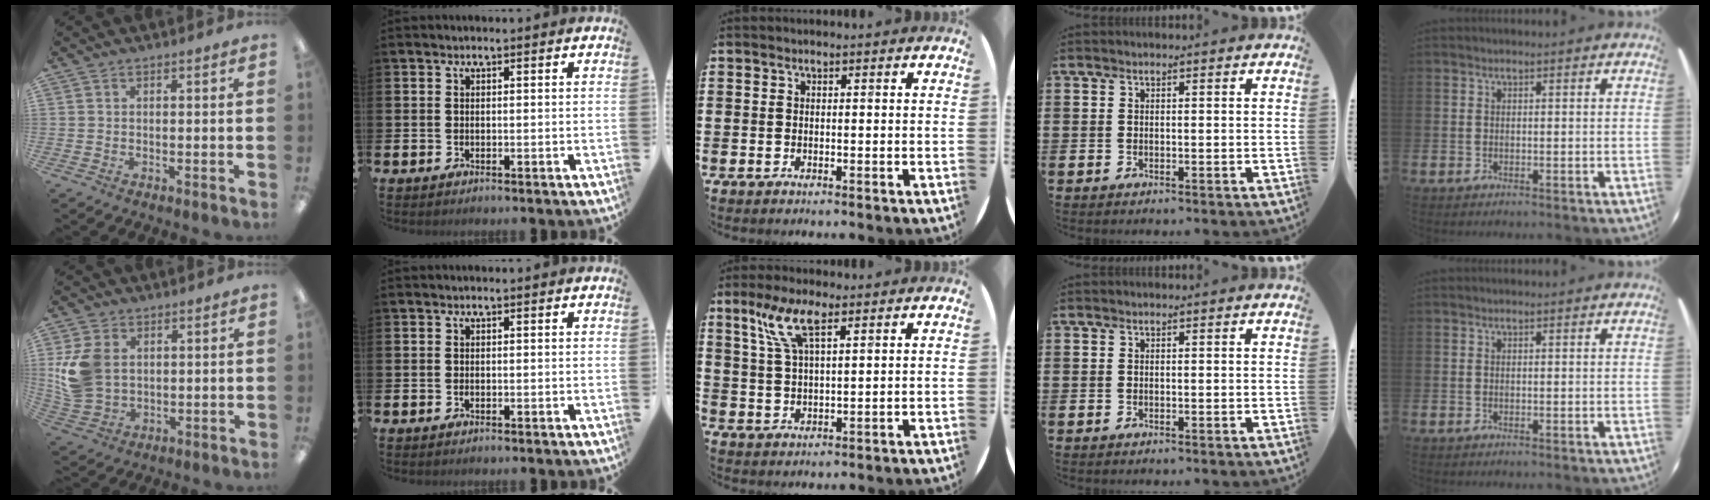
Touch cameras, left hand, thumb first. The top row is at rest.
{"thumb": {"total": 11.3, "force": [2.3, 8.8, 6.7], "torque": [-0.141, 0.010, 0.048]}, "middle": {"total": 6.7, "force": [4.2, 1.9, 4.9], "torque": [-0.107, 0.003, 0.073]}}